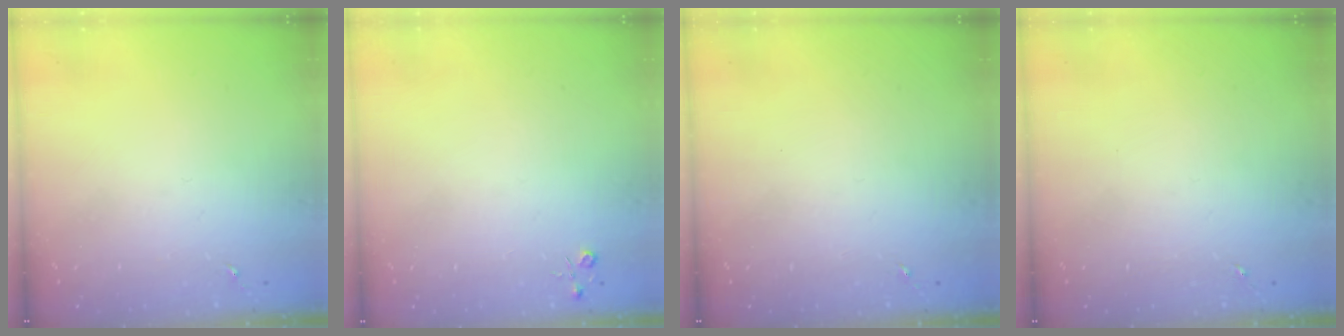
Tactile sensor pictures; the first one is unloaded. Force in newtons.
{"total": 3.0, "press": 3.0, "slide": 0.4}
{"total": 0.0}
{"total": 0.0}